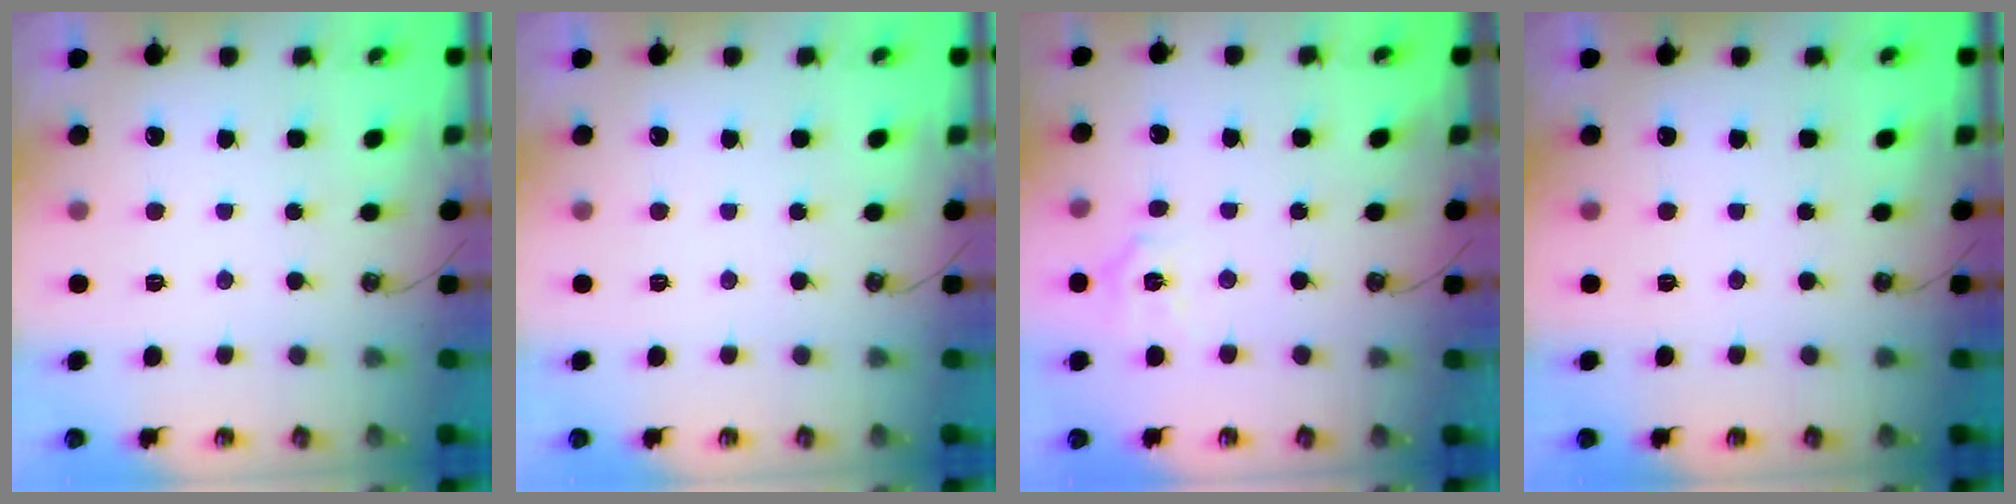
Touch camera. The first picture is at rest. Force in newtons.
{"total": 0.0}
{"total": 6.2, "press": 6.2, "slide": 0.5}
{"total": 0.0}